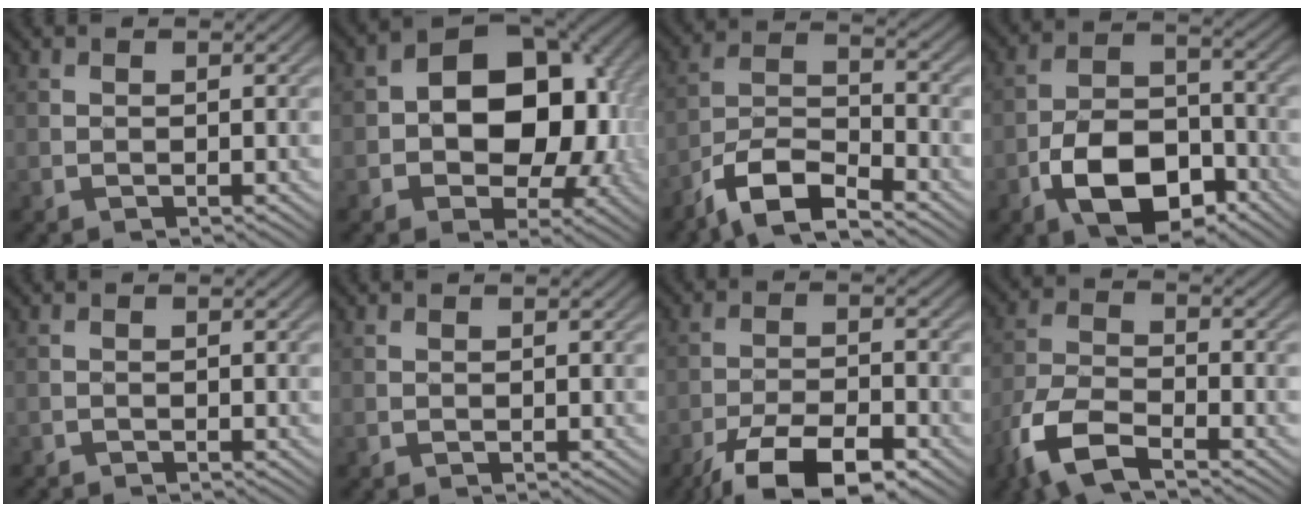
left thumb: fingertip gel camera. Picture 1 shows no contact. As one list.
[{"total": 13.6, "force": [0.3, 9.5, 9.8], "torque": [-0.131, 0.001, 0.005]}, {"total": 8.5, "force": [-6.4, 2.5, 5.1], "torque": [-0.095, -0.002, -0.137]}, {"total": 10.4, "force": [-5.0, 5.9, 6.9], "torque": [-0.138, -0.003, -0.095]}, {"total": 0.7, "force": [-0.7, 0.1, 0.0], "torque": [0.002, -0.003, -0.015]}, {"total": 0.0}, {"total": 10.6, "force": [-7.2, 3.5, 6.9], "torque": [-0.123, -0.004, -0.130]}, {"total": 8.6, "force": [-5.7, 3.1, 5.7], "torque": [-0.127, -0.012, -0.128]}]